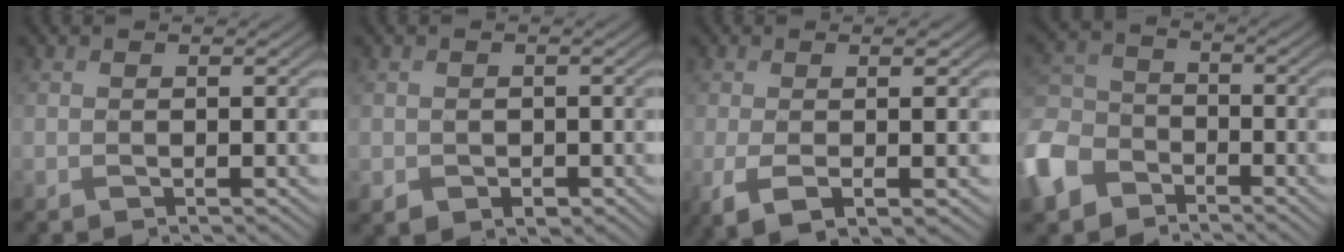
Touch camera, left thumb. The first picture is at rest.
{"total": 2.2, "force": [-0.6, 2.0, 0.8], "torque": [-0.024, -0.013, -0.010]}
{"total": 5.6, "force": [-0.9, 1.5, 5.3], "torque": [-0.097, -0.006, -0.018]}
{"total": 10.1, "force": [-5.7, 6.9, 4.7], "torque": [-0.137, -0.017, -0.140]}